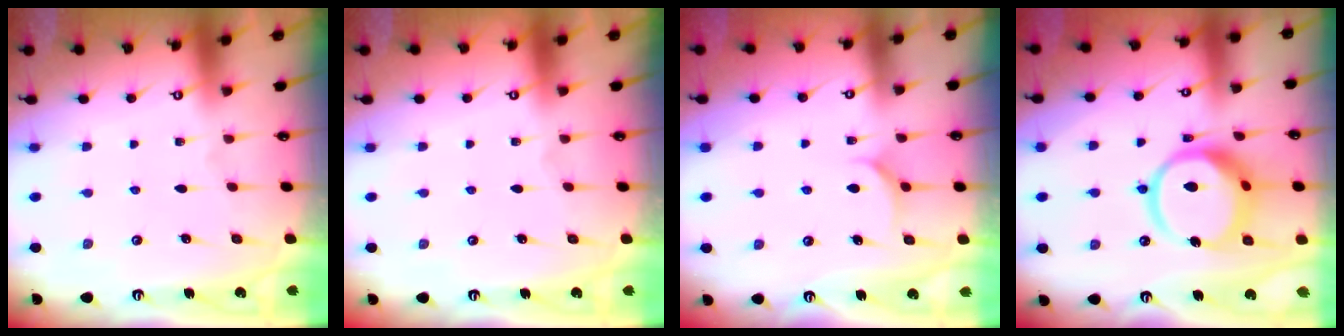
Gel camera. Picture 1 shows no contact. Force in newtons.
{"total": 0.0}
{"total": 6.3, "press": 6.3, "slide": 0.6}
{"total": 16.2, "press": 16.1, "slide": 1.8}